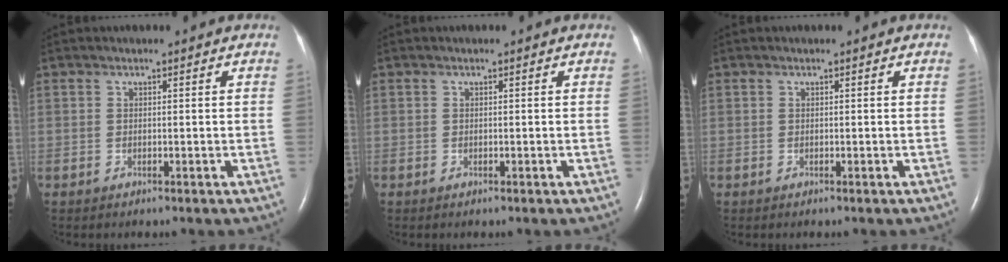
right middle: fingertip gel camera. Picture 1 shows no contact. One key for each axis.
{"total": 0.0}
{"total": 0.0}